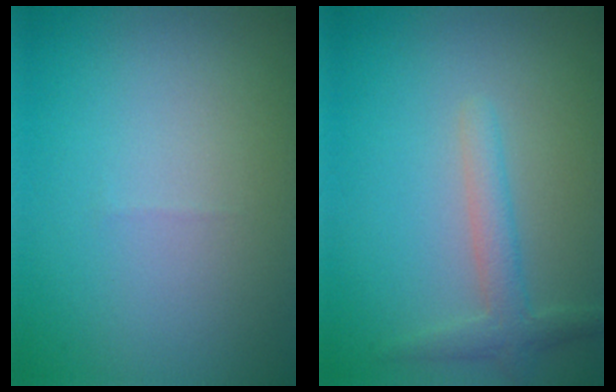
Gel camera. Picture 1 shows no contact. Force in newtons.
{"total": 2.4, "press": 2.4, "slide": 0.1}